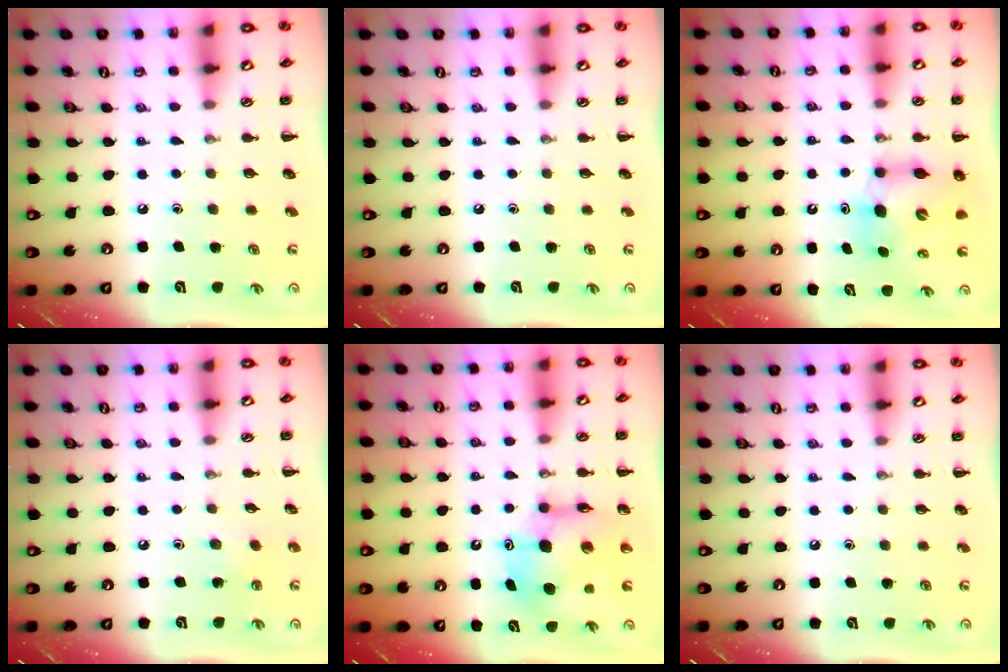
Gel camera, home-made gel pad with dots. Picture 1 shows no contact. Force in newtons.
{"total": 0.0}
{"total": 6.7, "press": 6.5, "slide": 1.5}
{"total": 2.3, "press": 2.2, "slide": 0.8}
{"total": 9.4, "press": 9.1, "slide": 2.2}
{"total": 0.0}